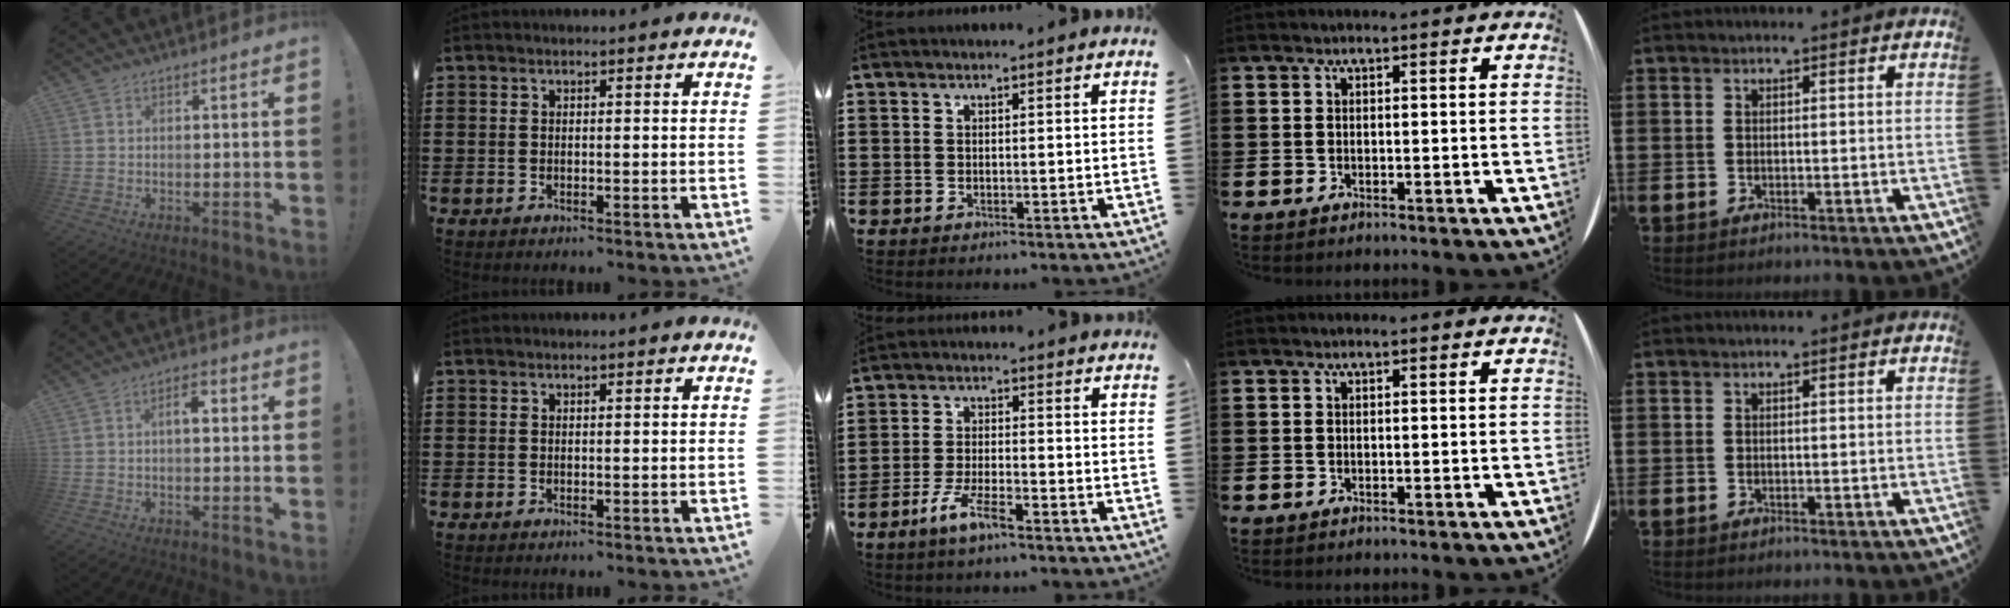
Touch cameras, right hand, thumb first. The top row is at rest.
{"thumb": {"total": 4.4, "force": [0.5, 2.1, 3.9], "torque": [-0.060, 0.009, 0.002]}, "middle": {"total": 5.2, "force": [-3.4, 0.8, 3.9], "torque": [-0.089, -0.010, -0.065]}}